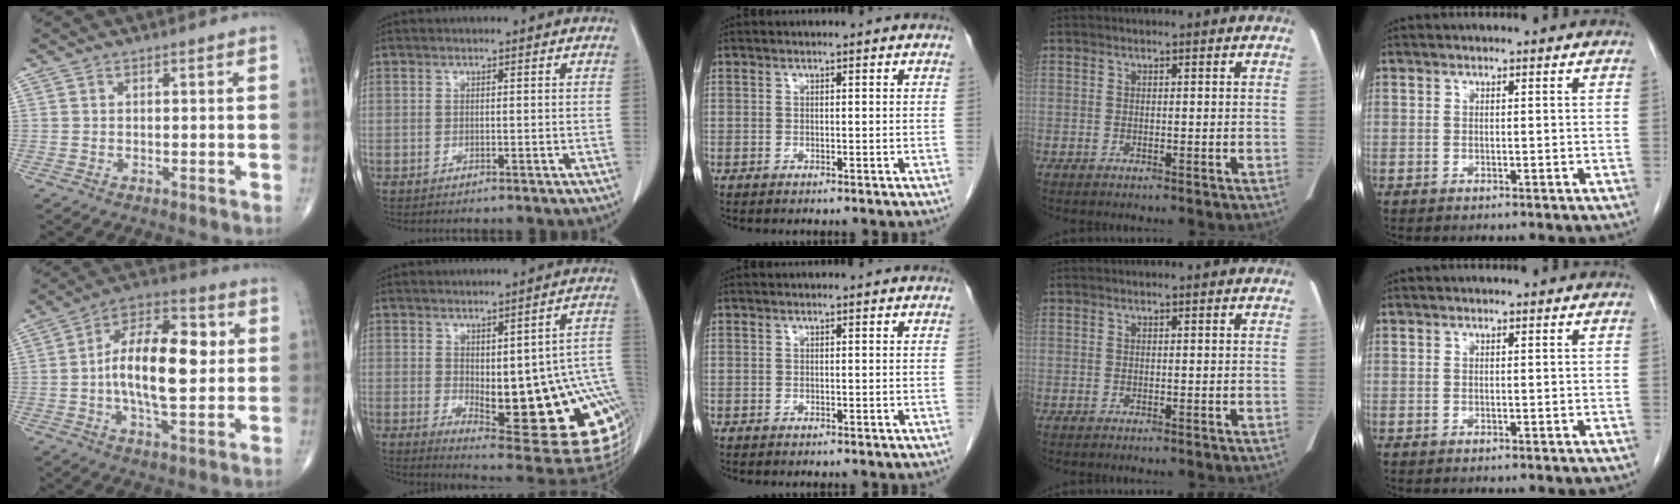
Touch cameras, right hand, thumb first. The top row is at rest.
{"thumb": {"total": 17.0, "force": [0.9, 7.7, 15.1], "torque": [-0.244, 0.020, 0.007]}, "index": {"total": 21.9, "force": [-3.1, 5.7, 20.9], "torque": [-0.190, 0.004, -0.014]}}